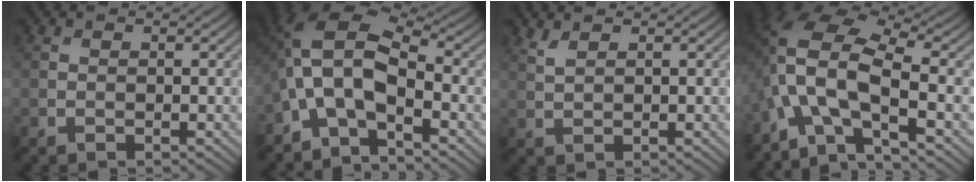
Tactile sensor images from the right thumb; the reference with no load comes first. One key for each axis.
{"total": 9.5, "fx": -2.9, "fy": 4.6, "fz": 7.8, "tx": -0.157, "ty": 0.011, "tz": -0.076}
{"total": 1.5, "fx": 1.2, "fy": 0.3, "fz": 0.8, "tx": -0.028, "ty": 0.002, "tz": 0.030}
{"total": 12.2, "fx": -3.5, "fy": 5.1, "fz": 10.5, "tx": -0.228, "ty": 0.000, "tz": -0.078}